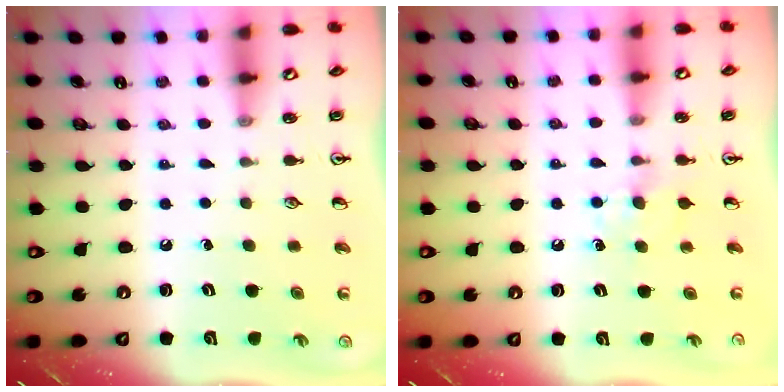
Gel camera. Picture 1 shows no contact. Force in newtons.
{"total": 5.7, "press": 5.6, "slide": 0.9}